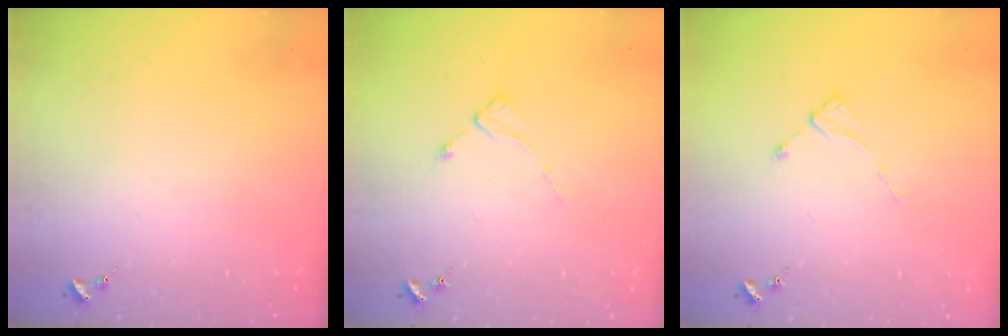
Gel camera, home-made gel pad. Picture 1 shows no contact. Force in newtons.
{"total": 2.6, "press": 2.6, "slide": 0.3}
{"total": 2.1, "press": 2.0, "slide": 0.4}